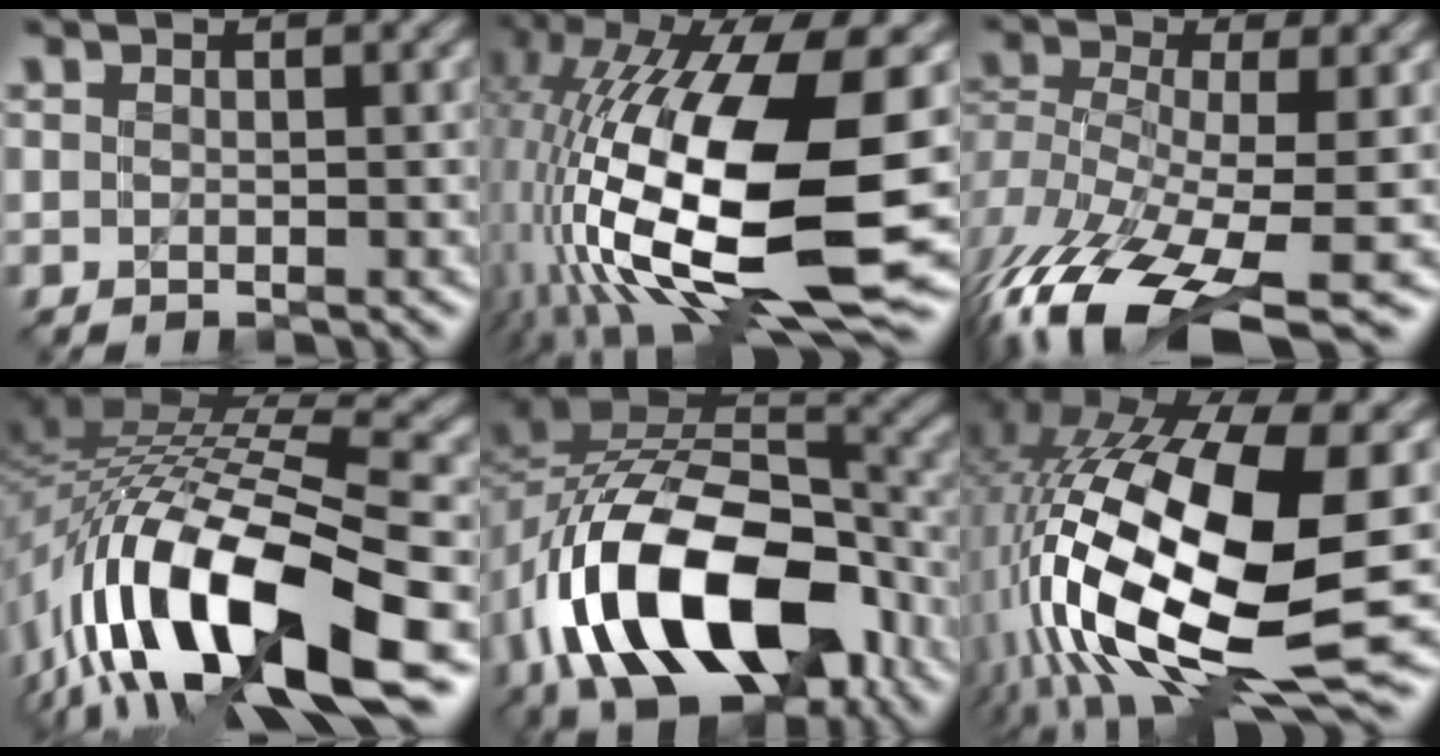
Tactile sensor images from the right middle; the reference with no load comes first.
{"total": 17.4, "force": [-3.2, 7.1, 15.6], "torque": [-0.314, 0.004, -0.055]}
{"total": 13.0, "force": [-6.8, 4.7, 9.9], "torque": [-0.221, -0.027, -0.104]}
{"total": 16.3, "force": [-6.5, 6.0, 13.7], "torque": [-0.260, 0.009, -0.114]}
{"total": 15.9, "force": [-7.1, 9.1, 10.9], "torque": [-0.182, 0.001, -0.122]}
{"total": 17.7, "force": [-2.5, 7.9, 15.7], "torque": [-0.324, -0.029, -0.041]}